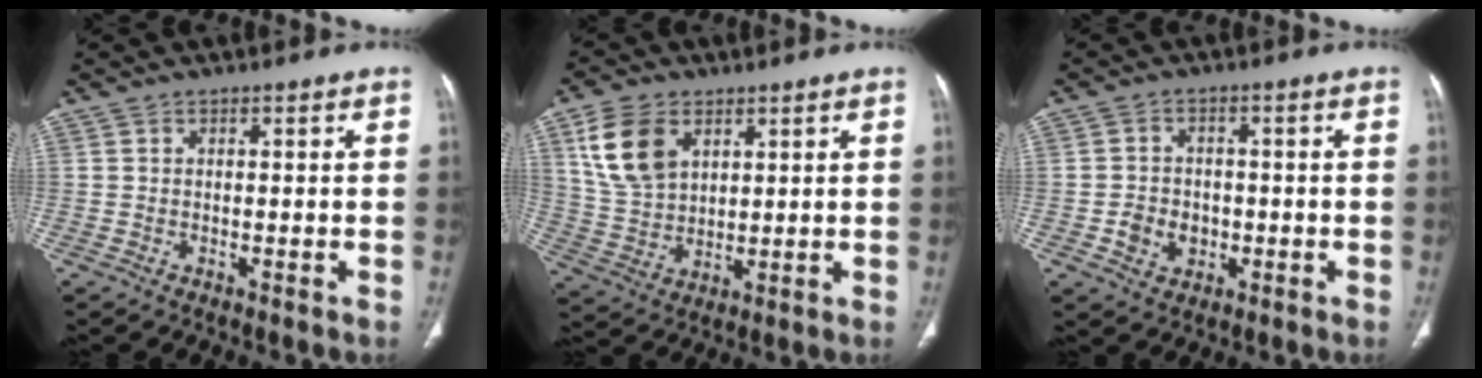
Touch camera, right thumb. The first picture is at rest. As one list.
[{"total": 11.3, "force": [4.9, 7.3, 7.1], "torque": [-0.120, -0.013, 0.105]}, {"total": 5.5, "force": [-1.4, 4.7, 2.6], "torque": [-0.023, 0.013, -0.017]}]